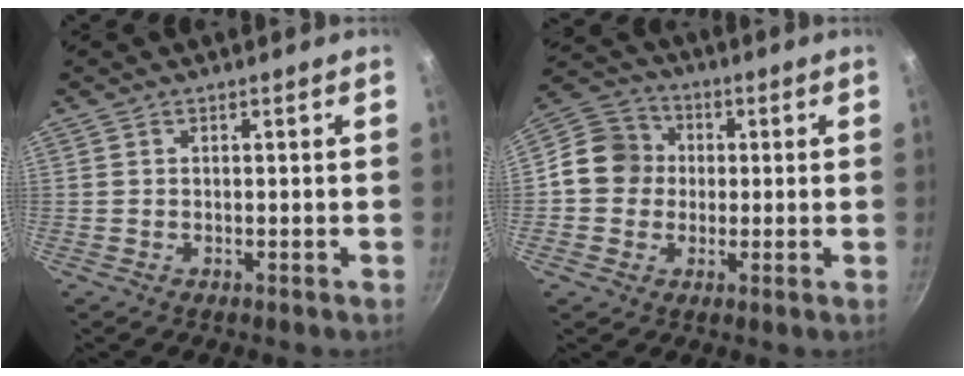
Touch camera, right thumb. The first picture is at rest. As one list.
[{"total": 9.8, "force": [0.1, 9.0, 3.8], "torque": [-0.033, 0.021, -0.021]}]